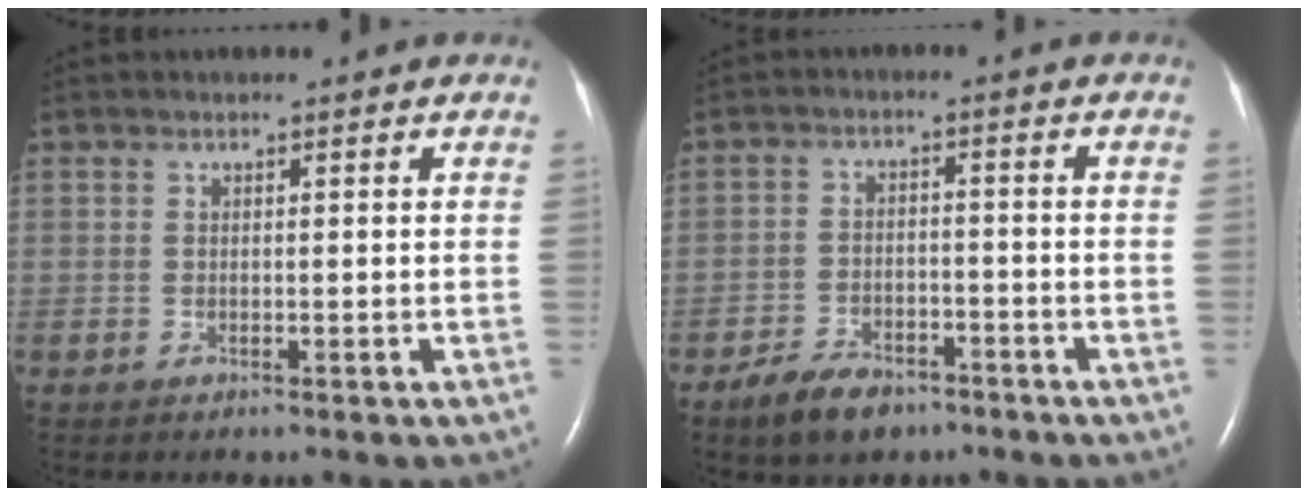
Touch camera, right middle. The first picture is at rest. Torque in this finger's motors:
{"motor_torque": [0.34, -0.34, 0.13, 0.06]}